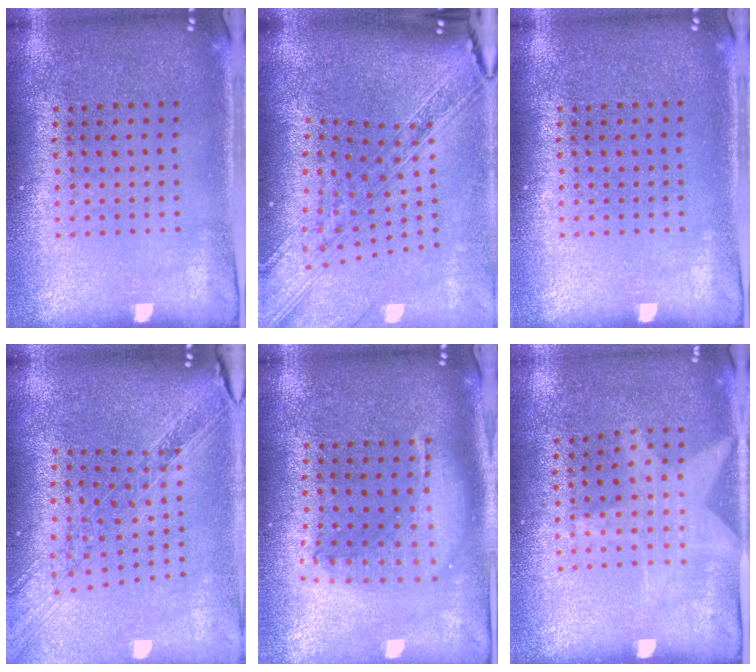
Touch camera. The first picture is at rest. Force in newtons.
{"total": 3.0, "press": 2.3, "slide": 1.9}
{"total": 0.0}
{"total": 1.3, "press": 1.3, "slide": 0.4}
{"total": 1.8, "press": 1.6, "slide": 1.0}
{"total": 1.1, "press": 0.8, "slide": 0.8}